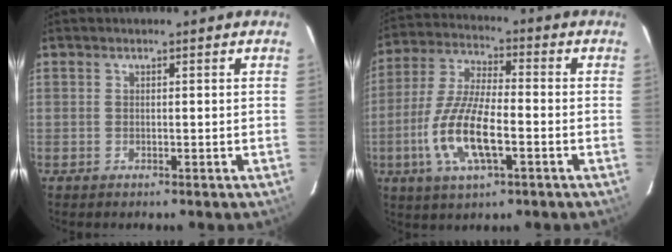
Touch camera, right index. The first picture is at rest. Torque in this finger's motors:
{"motor_torque": [0.48, -0.29, 0.75, 0.21]}